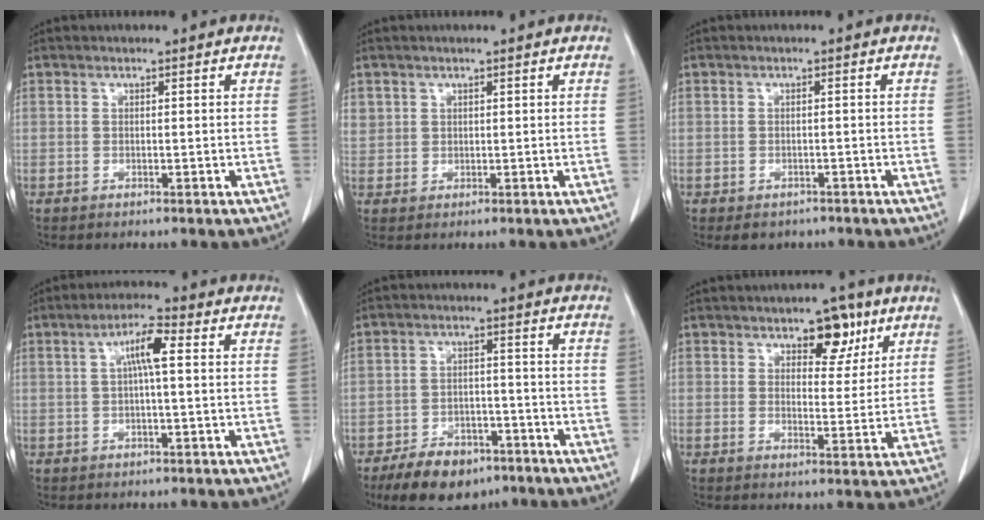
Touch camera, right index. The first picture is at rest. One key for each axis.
{"total": 2.3, "fx": 1.1, "fy": 2.0, "fz": 0.4, "tx": -0.007, "ty": 0.015, "tz": 0.024}
{"total": 3.2, "fx": -2.4, "fy": 2.1, "fz": 0.7, "tx": -0.005, "ty": 0.003, "tz": -0.029}
{"total": 4.9, "fx": 0.9, "fy": 0.5, "fz": 4.8, "tx": -0.089, "ty": 0.012, "tz": 0.014}
{"total": 10.0, "fx": -7.2, "fy": 5.1, "fz": 4.8, "tx": -0.082, "ty": 0.000, "tz": -0.115}
{"total": 6.0, "fx": 3.5, "fy": 3.1, "fz": 3.8, "tx": -0.046, "ty": 0.003, "tz": 0.048}